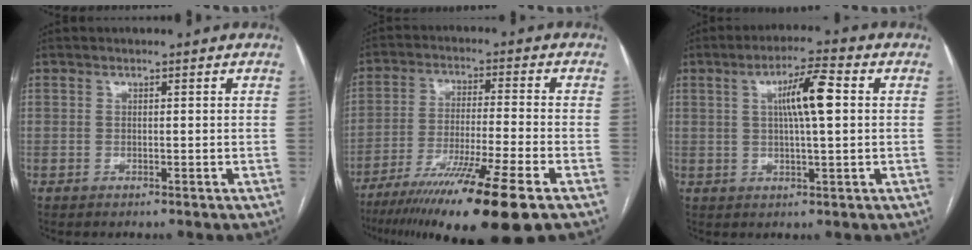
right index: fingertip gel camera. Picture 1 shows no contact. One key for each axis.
{"total": 17.4, "fx": -11.7, "fy": -0.7, "fz": 12.8, "tx": -0.198, "ty": -0.046, "tz": -0.196}
{"total": 7.5, "fx": 1.5, "fy": 0.6, "fz": 7.3, "tx": -0.129, "ty": 0.010, "tz": 0.024}